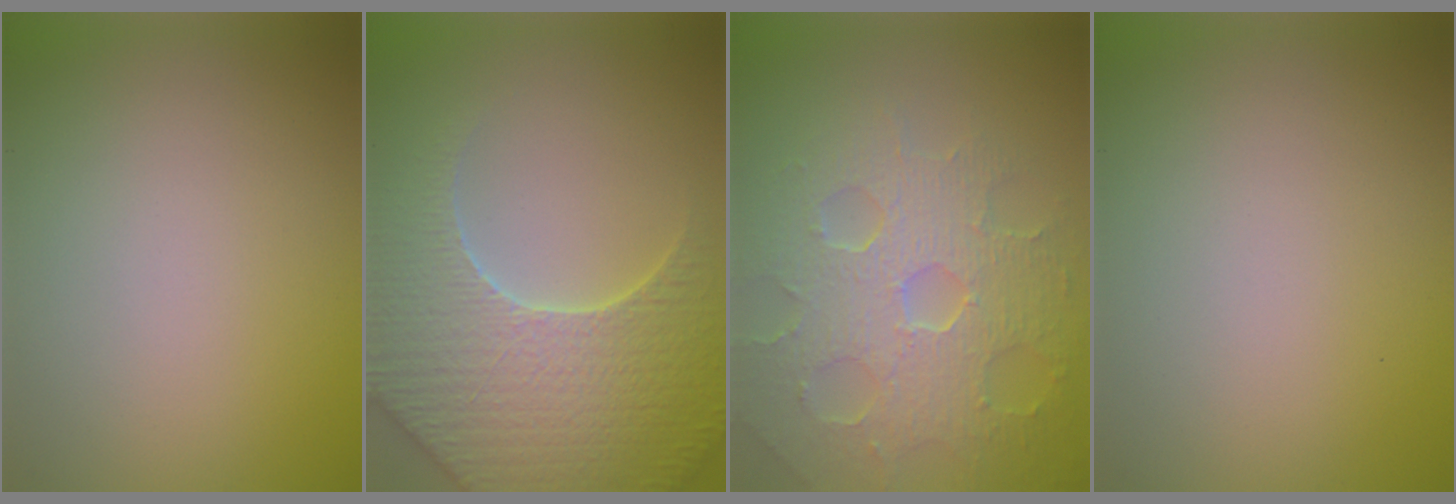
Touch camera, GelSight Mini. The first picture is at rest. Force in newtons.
{"total": 7.9, "press": 7.6, "slide": 2.2}
{"total": 8.3, "press": 5.7, "slide": 6.0}
{"total": 0.0}